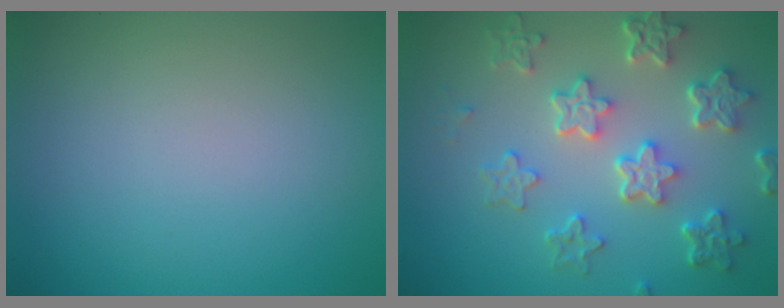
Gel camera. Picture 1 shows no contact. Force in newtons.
{"total": 6.1, "press": 4.7, "slide": 4.0}